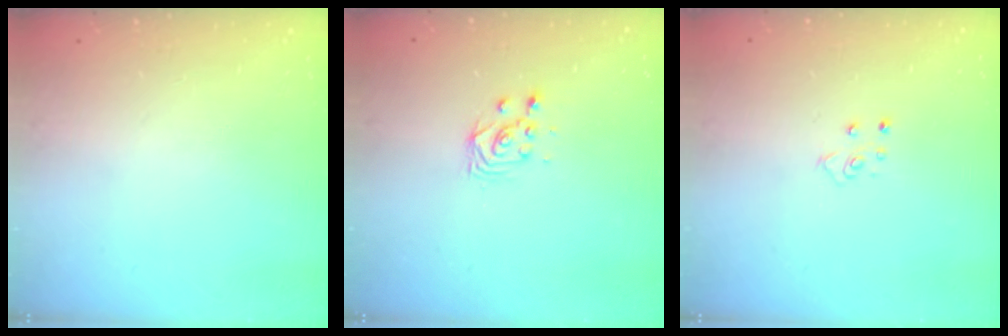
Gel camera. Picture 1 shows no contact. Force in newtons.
{"total": 3.0, "press": 3.0, "slide": 0.2}
{"total": 4.7, "press": 4.7, "slide": 0.4}